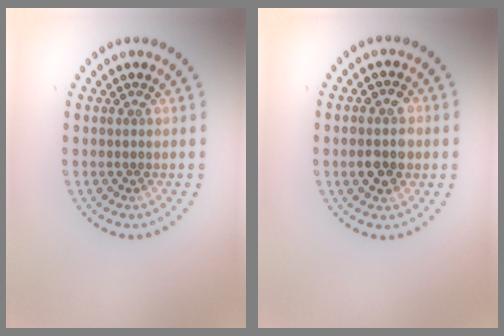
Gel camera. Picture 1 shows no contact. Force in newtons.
{"total": 3.0, "press": 3.0, "slide": 0.3}